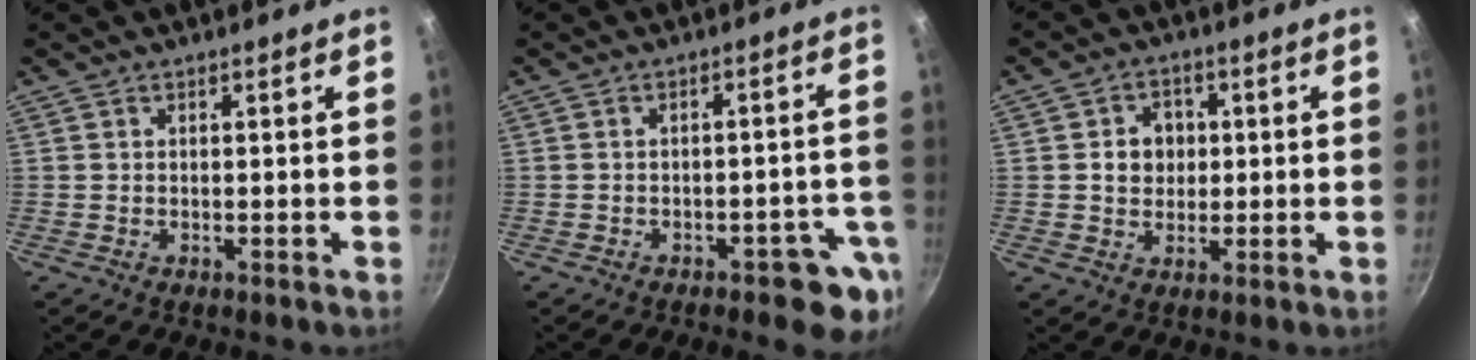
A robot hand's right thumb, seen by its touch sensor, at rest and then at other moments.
{"total": 7.4, "force": [-3.7, 3.3, 5.5], "torque": [-0.025, 0.034, -0.040]}
{"total": 5.9, "force": [0.6, 5.1, 2.9], "torque": [-0.017, 0.005, 0.005]}